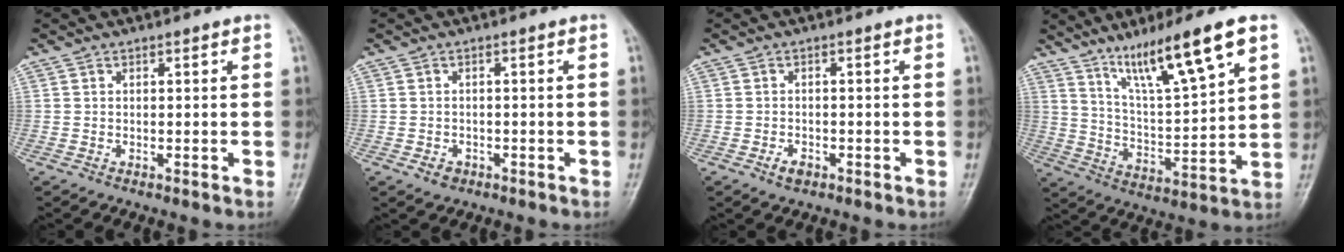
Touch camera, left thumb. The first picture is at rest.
{"total": 2.0, "force": [-0.9, 1.6, 0.7], "torque": [-0.005, 0.003, -0.010]}
{"total": 2.1, "force": [-1.1, 1.3, 1.2], "torque": [-0.019, 0.004, -0.017]}
{"total": 15.3, "force": [9.2, 1.9, 12.0], "torque": [-0.205, -0.044, 0.172]}